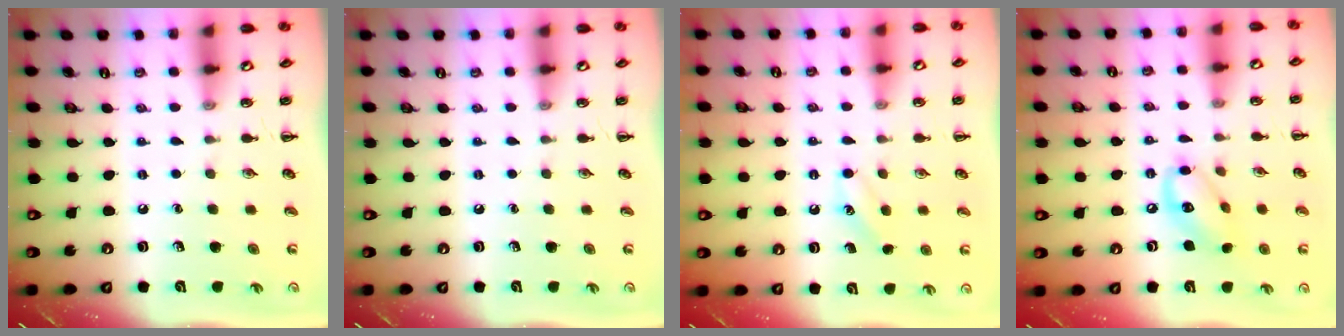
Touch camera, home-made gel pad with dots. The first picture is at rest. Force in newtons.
{"total": 0.0}
{"total": 6.6, "press": 6.5, "slide": 1.5}
{"total": 10.1, "press": 9.9, "slide": 1.9}